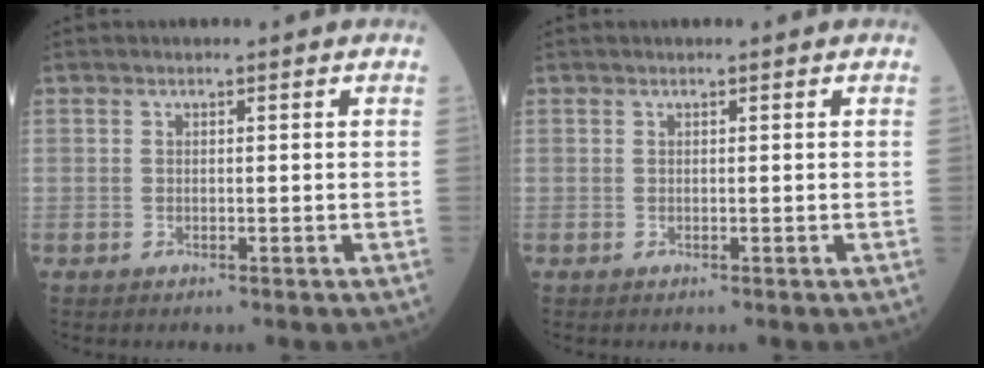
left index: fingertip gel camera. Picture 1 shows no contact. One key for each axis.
{"total": 0.0}